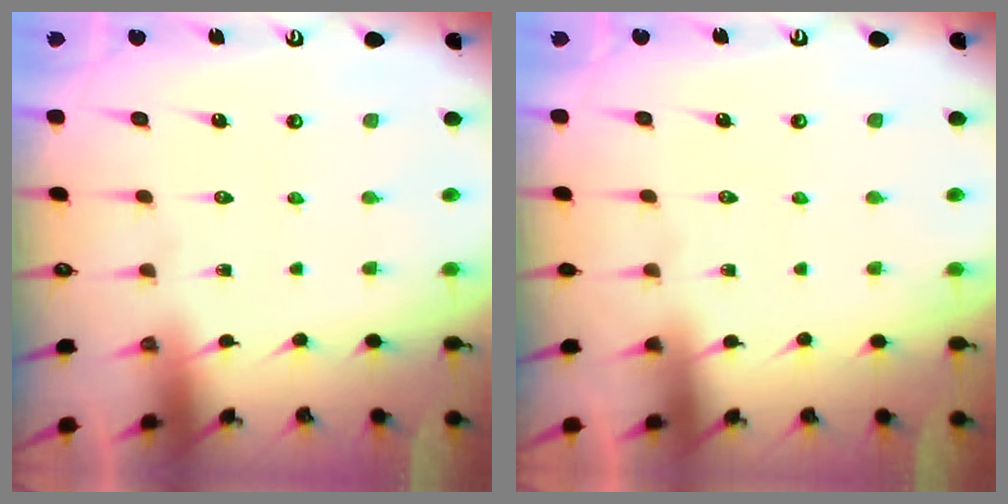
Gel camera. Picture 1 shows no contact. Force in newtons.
{"total": 0.0}